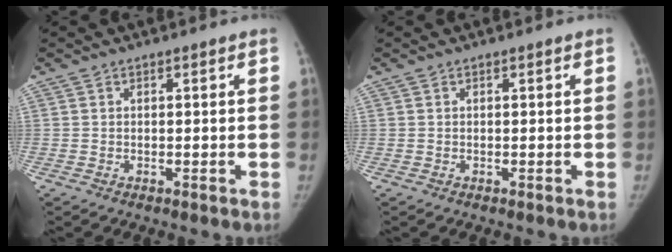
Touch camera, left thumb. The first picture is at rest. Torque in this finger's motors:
{"motor_torque": [0.00, 0.00, 0.00, -0.02, 0.00]}